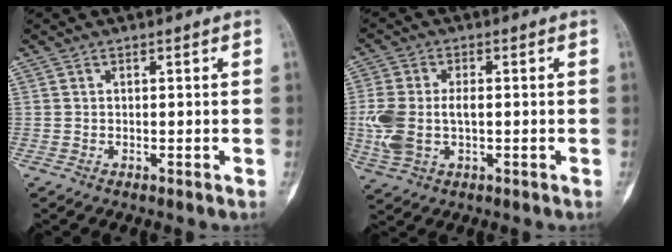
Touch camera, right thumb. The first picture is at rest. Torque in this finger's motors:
{"motor_torque": [0.76, 0.78, 0.77, 0.56, 0.13]}